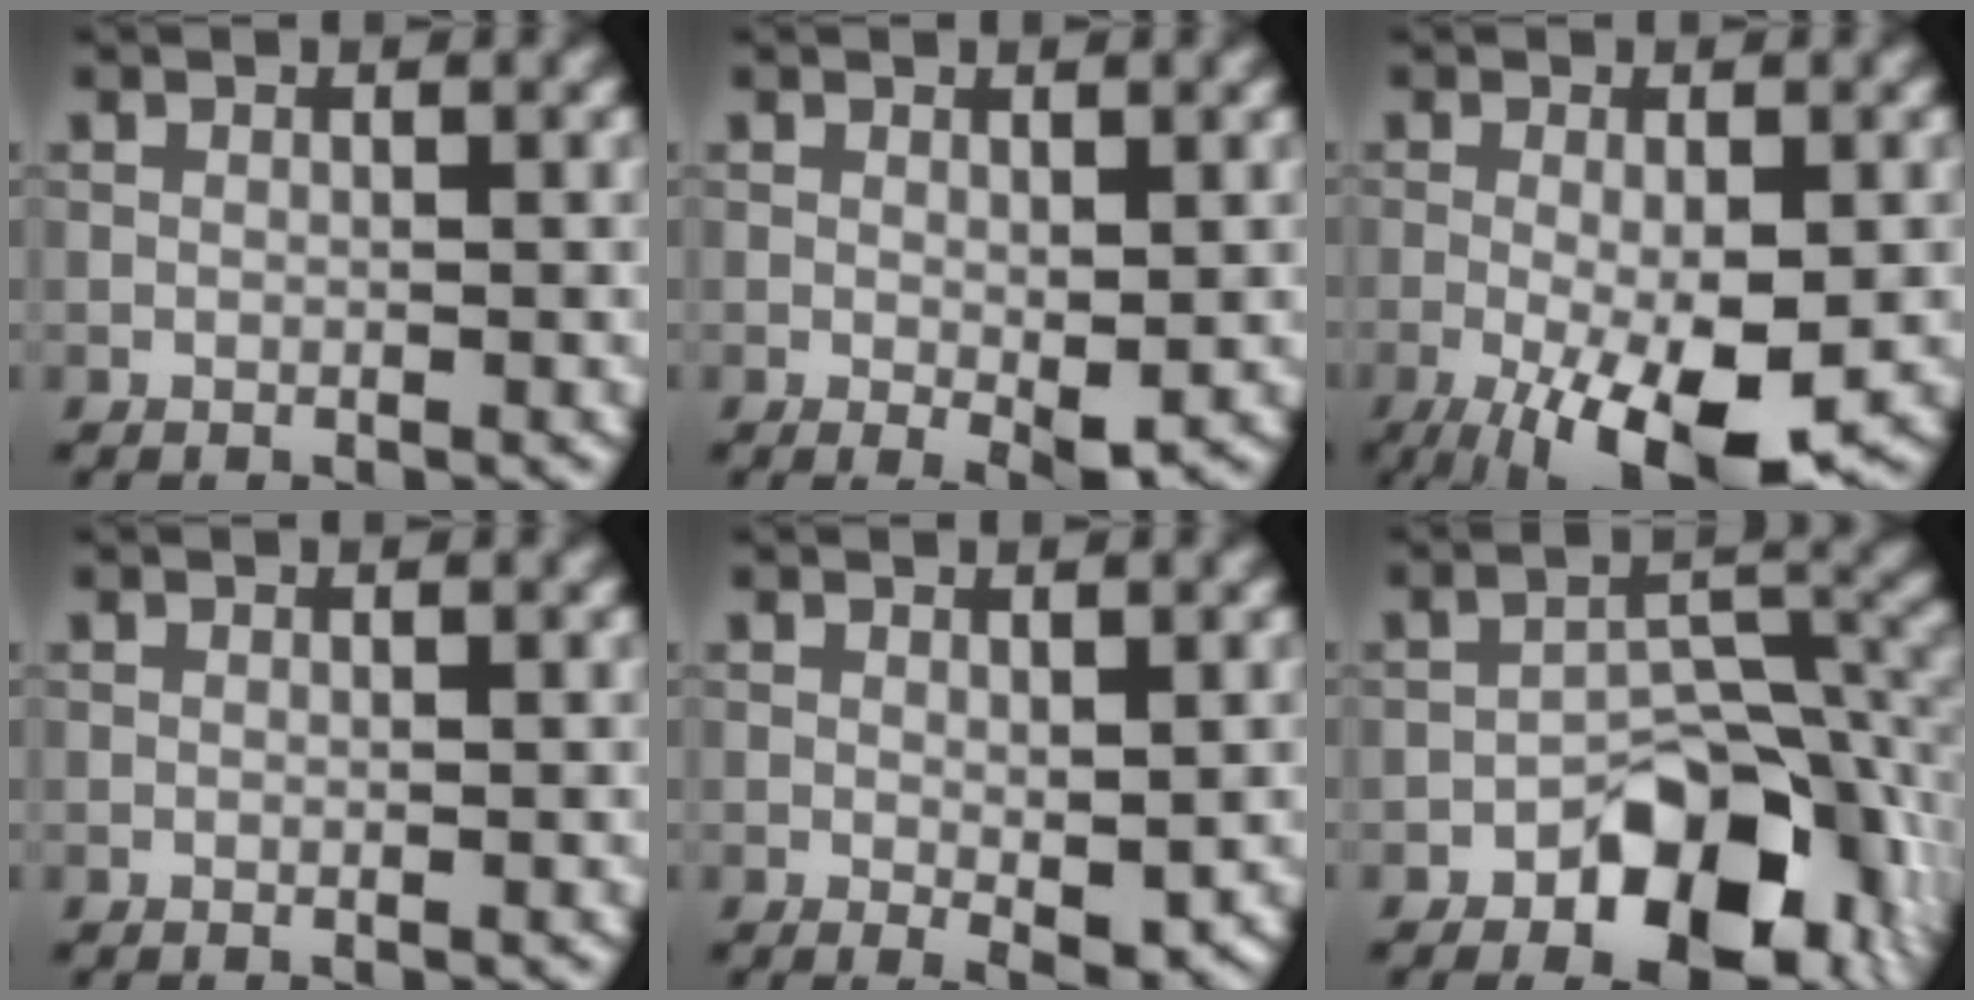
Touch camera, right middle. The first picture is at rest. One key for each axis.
{"total": 1.9, "fx": 0.0, "fy": 0.5, "fz": 1.8, "tx": -0.024, "ty": -0.007, "tz": 0.003}
{"total": 9.0, "fx": -3.2, "fy": 2.7, "fz": 7.9, "tx": -0.140, "ty": -0.019, "tz": -0.041}
{"total": 0.0}
{"total": 2.0, "fx": 0.1, "fy": 0.5, "fz": 1.9, "tx": -0.026, "ty": -0.007, "tz": 0.005}
{"total": 10.1, "fx": -5.0, "fy": 5.6, "fz": 6.7, "tx": -0.074, "ty": 0.002, "tz": -0.084}